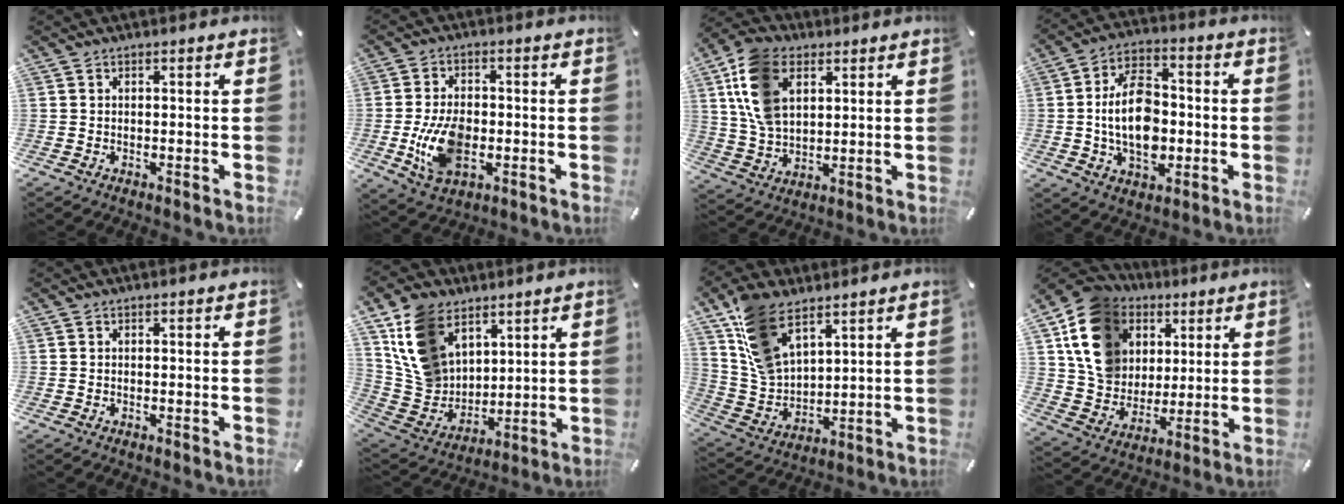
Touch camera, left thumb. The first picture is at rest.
{"total": 11.2, "force": [-2.0, 7.1, 8.4], "torque": [-0.174, -0.001, -0.032]}
{"total": 13.9, "force": [5.4, 9.6, 8.5], "torque": [-0.206, -0.001, 0.099]}
{"total": 14.8, "force": [-1.3, 9.5, 11.2], "torque": [-0.222, 0.000, -0.026]}
{"total": 0.0}
{"total": 15.7, "force": [8.4, 11.4, 6.8], "torque": [-0.149, -0.030, 0.172]}
{"total": 13.5, "force": [8.4, 7.7, 7.2], "torque": [-0.170, -0.026, 0.167]}
{"total": 16.3, "force": [5.1, 14.0, 6.5], "torque": [-0.117, -0.011, 0.101]}